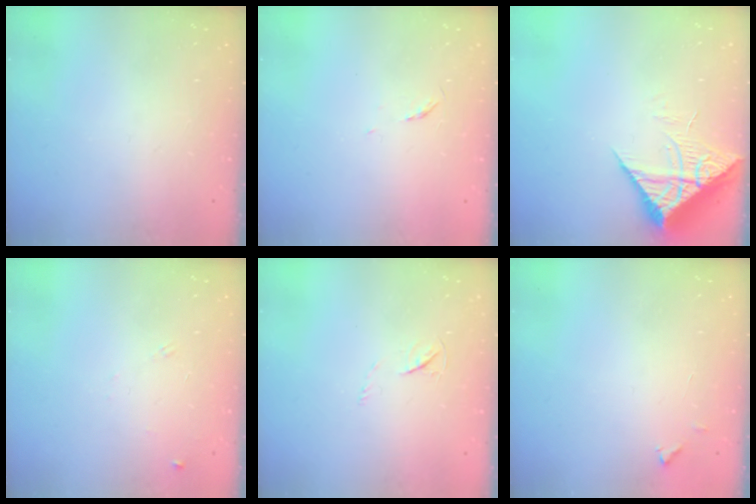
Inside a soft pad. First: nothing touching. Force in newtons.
{"total": 3.1, "press": 3.0, "slide": 0.5}
{"total": 7.7, "press": 7.6, "slide": 0.8}
{"total": 5.7, "press": 5.6, "slide": 0.7}
{"total": 3.6, "press": 3.6, "slide": 0.5}
{"total": 4.0, "press": 3.9, "slide": 0.2}